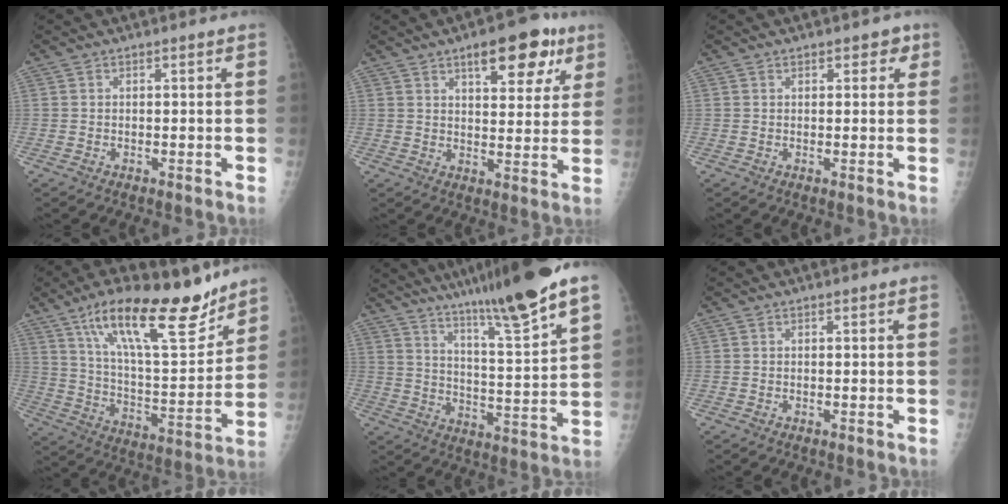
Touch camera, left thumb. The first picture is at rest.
{"total": 11.8, "force": [6.6, 5.1, 8.4], "torque": [-0.077, -0.021, 0.087]}
{"total": 2.5, "force": [1.4, 1.6, 1.3], "torque": [0.007, -0.002, 0.013]}
{"total": 21.9, "force": [15.0, 6.7, 14.4], "torque": [-0.204, -0.073, 0.256]}
{"total": 18.9, "force": [13.7, 1.1, 12.9], "torque": [-0.185, -0.065, 0.221]}
{"total": 0.0}